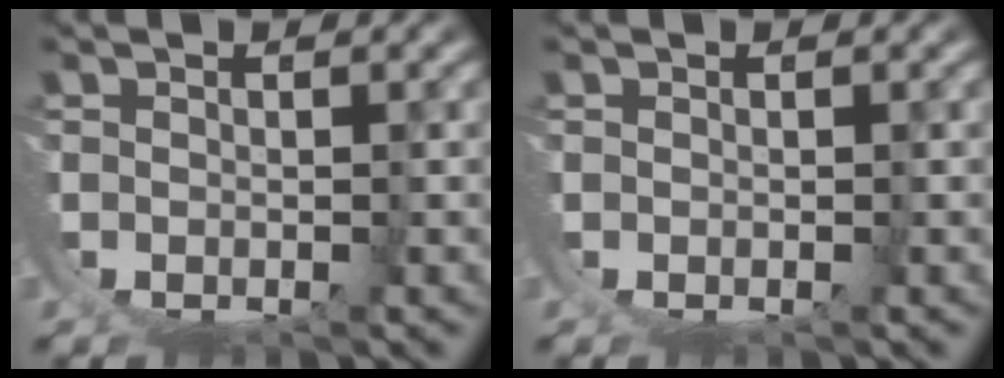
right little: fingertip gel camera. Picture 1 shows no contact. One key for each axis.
{"total": 0.0}